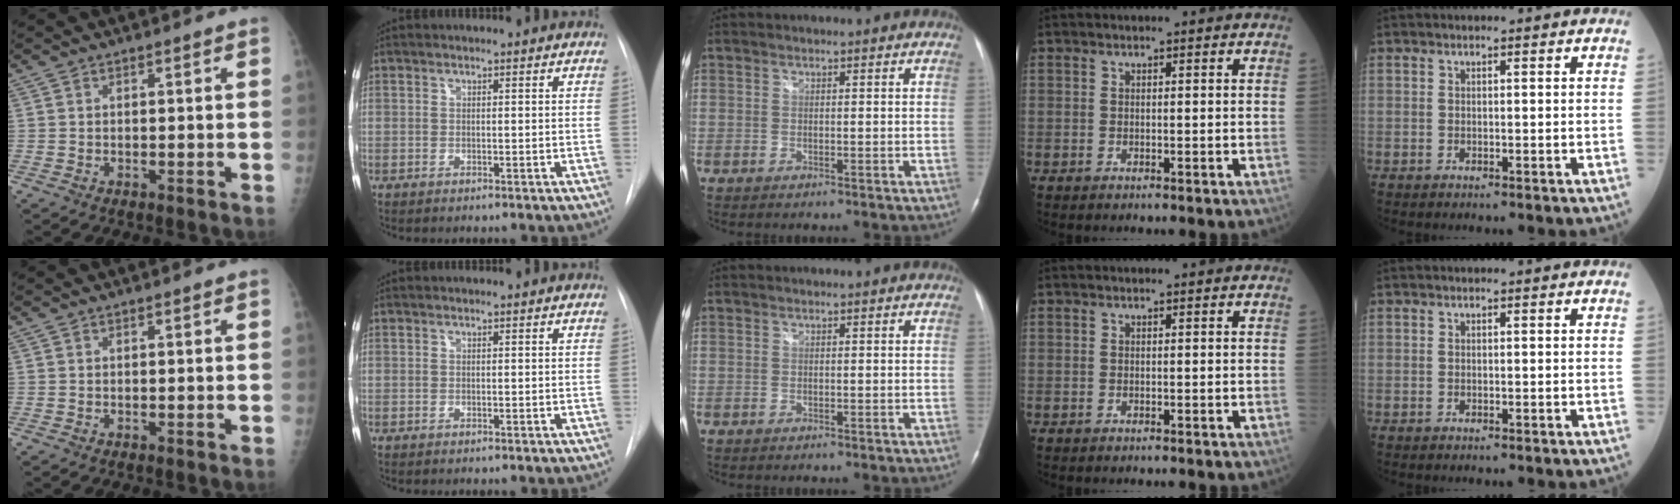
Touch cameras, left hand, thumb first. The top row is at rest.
{}